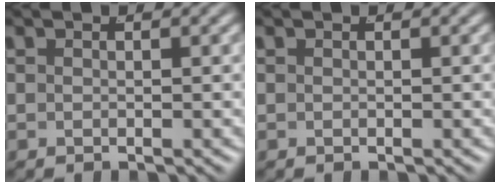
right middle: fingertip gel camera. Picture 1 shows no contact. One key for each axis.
{"total": 0.0}